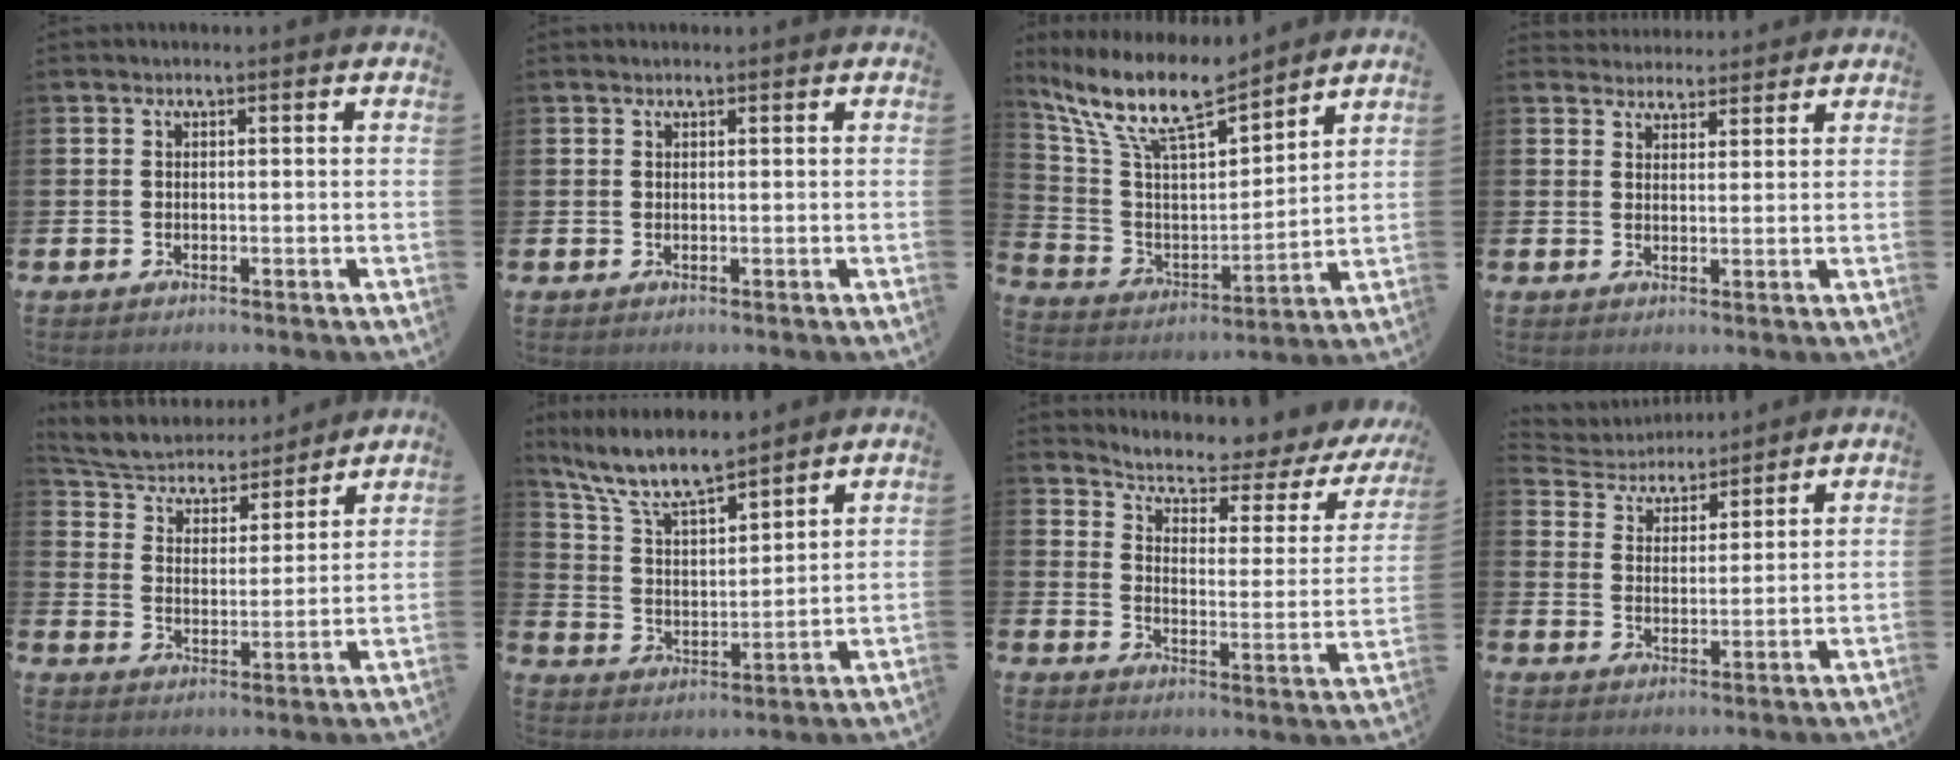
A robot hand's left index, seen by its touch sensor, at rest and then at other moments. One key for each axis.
{"total": 0.6, "fx": 0.5, "fy": 0.1, "fz": 0.1, "tx": -0.003, "ty": 0.002, "tz": 0.010}
{"total": 12.1, "fx": 10.2, "fy": 2.9, "fz": 5.9, "tx": -0.161, "ty": -0.054, "tz": 0.181}
{"total": 3.3, "fx": 3.2, "fy": 0.9, "fz": -0.3, "tx": 0.003, "ty": -0.017, "tz": 0.058}
{"total": 5.8, "fx": 5.6, "fy": 1.6, "fz": 0.7, "tx": -0.045, "ty": -0.046, "tz": 0.093}
{"total": 8.9, "fx": 7.9, "fy": 1.7, "fz": 3.7, "tx": -0.107, "ty": -0.038, "tz": 0.143}
{"total": 5.0, "fx": 4.5, "fy": 1.1, "fz": 1.9, "tx": -0.061, "ty": -0.040, "tz": 0.068}
{"total": 4.3, "fx": 4.2, "fy": 1.0, "fz": -0.5, "tx": -0.012, "ty": -0.032, "tz": 0.071}